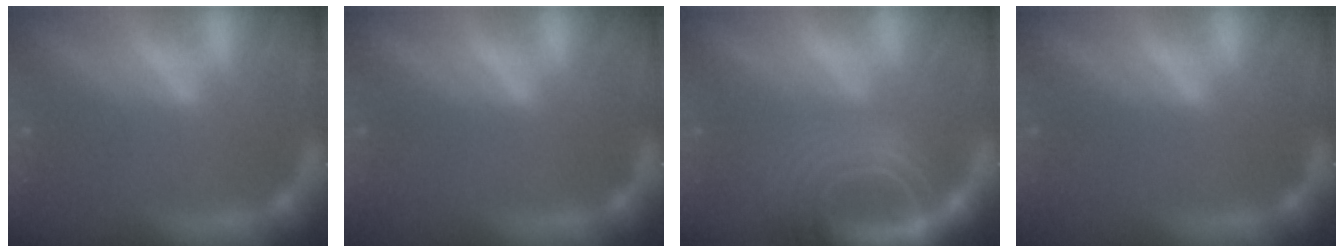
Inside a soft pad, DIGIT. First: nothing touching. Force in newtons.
{"total": 0.0}
{"total": 10.0}
{"total": 0.0}